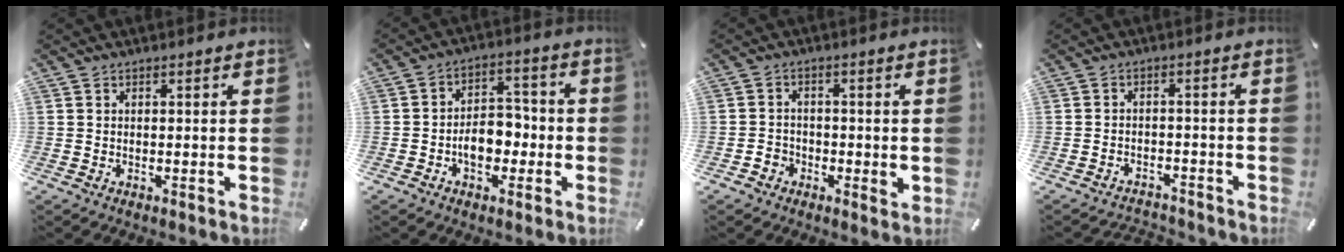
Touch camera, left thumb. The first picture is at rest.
{"total": 8.3, "force": [-2.7, 6.1, 4.9], "torque": [-0.071, 0.019, -0.045]}
{"total": 3.4, "force": [-1.6, 2.8, 1.2], "torque": [-0.018, 0.008, -0.029]}
{"total": 2.8, "force": [-2.5, 1.3, 0.4], "torque": [-0.017, 0.011, -0.054]}